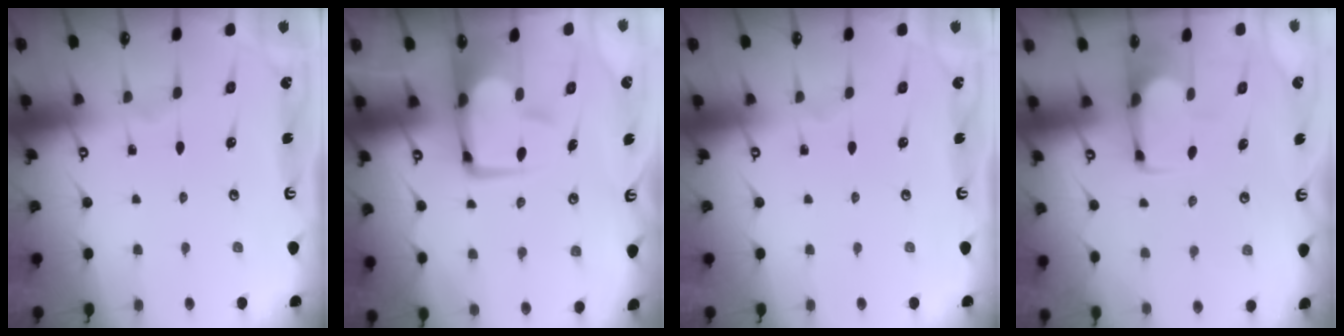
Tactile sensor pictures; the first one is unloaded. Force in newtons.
{"total": 9.0, "press": 8.8, "slide": 1.4}
{"total": 0.0}
{"total": 1.7, "press": 1.6, "slide": 0.7}